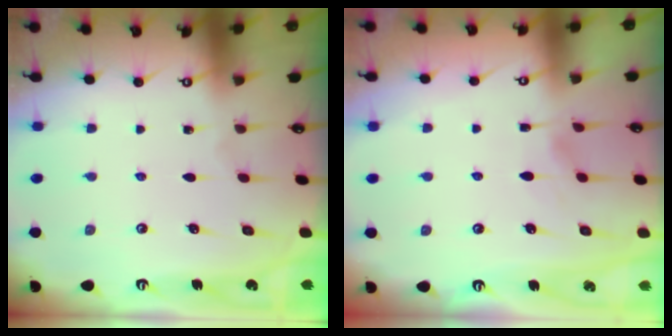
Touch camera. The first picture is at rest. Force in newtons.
{"total": 1.7, "press": 1.4, "slide": 1.0}